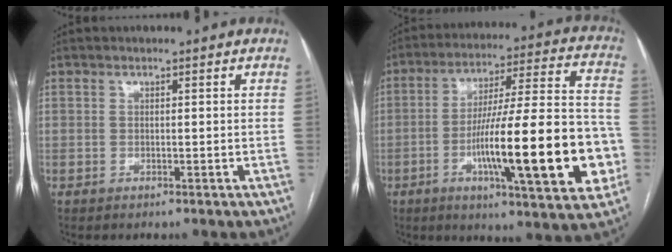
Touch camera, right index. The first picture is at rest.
{"total": 24.0, "force": [-6.4, 2.9, 22.9], "torque": [-0.320, 0.005, -0.091]}